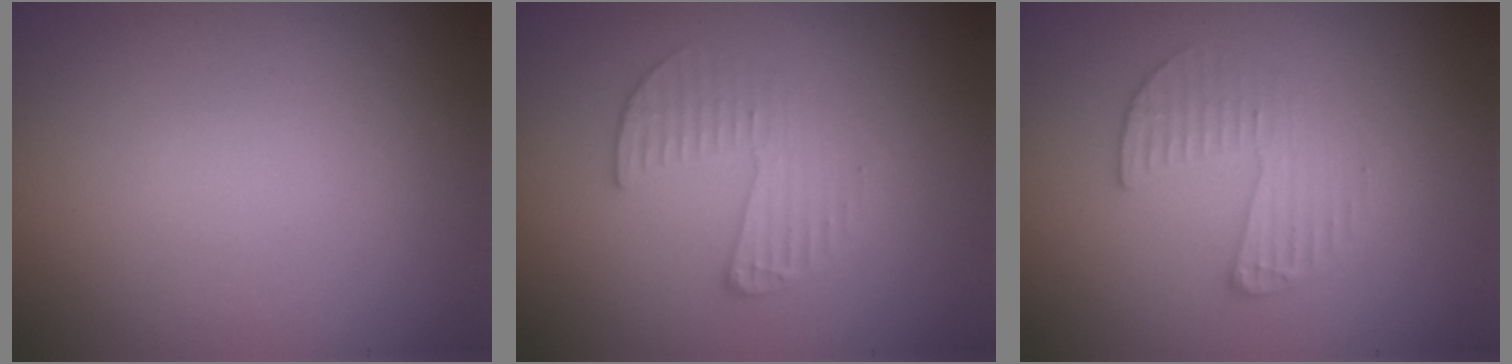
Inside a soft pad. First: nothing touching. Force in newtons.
{"total": 2.7, "press": 2.7, "slide": 0.3}
{"total": 2.7, "press": 2.7, "slide": 0.3}